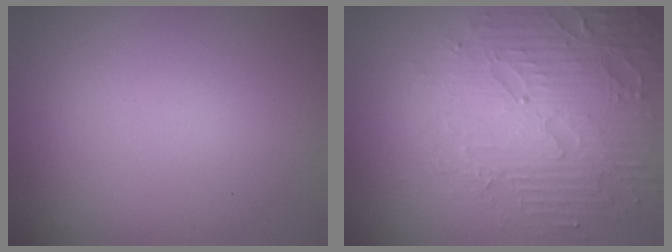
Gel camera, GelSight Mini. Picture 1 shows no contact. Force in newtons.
{"total": 5.8, "press": 5.0, "slide": 2.9}